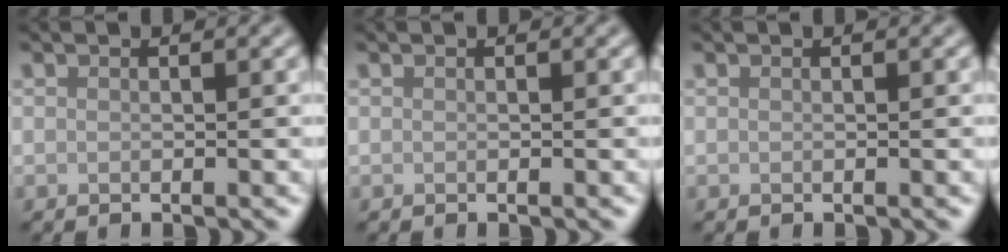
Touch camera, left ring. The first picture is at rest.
{"total": 0.0}
{"total": 0.0}